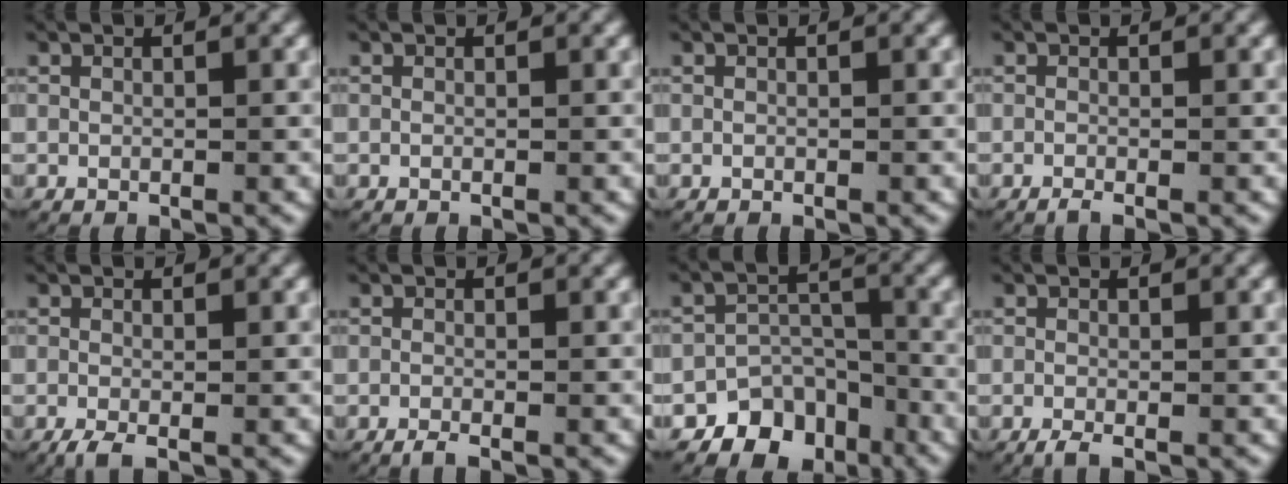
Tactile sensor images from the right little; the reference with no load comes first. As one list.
[{"total": 0.0}, {"total": 0.0}, {"total": 1.0, "force": [-0.8, 0.1, 0.7], "torque": [-0.014, -0.005, -0.013]}, {"total": 1.8, "force": [-1.1, 0.6, 1.3], "torque": [-0.030, -0.011, -0.015]}, {"total": 1.2, "force": [-1.0, 0.1, 0.7], "torque": [-0.015, -0.006, -0.016]}, {"total": 10.2, "force": [-6.3, 7.3, 3.2], "torque": [-0.047, -0.013, -0.113]}, {"total": 1.5, "force": [-1.0, 0.3, 1.0], "torque": [-0.022, -0.007, -0.015]}]